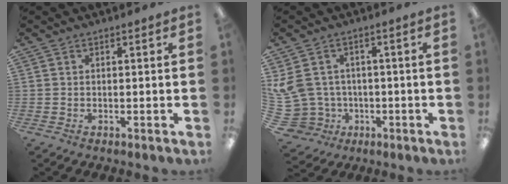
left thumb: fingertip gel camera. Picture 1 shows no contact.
{"total": 9.2, "force": [0.9, 8.6, 3.2], "torque": [-0.112, -0.009, 0.027]}